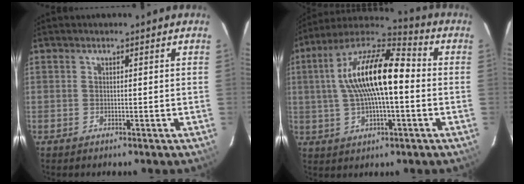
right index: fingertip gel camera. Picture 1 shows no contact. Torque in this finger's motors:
{"motor_torque": [1.62, 0.52, 1.05, 0.21]}